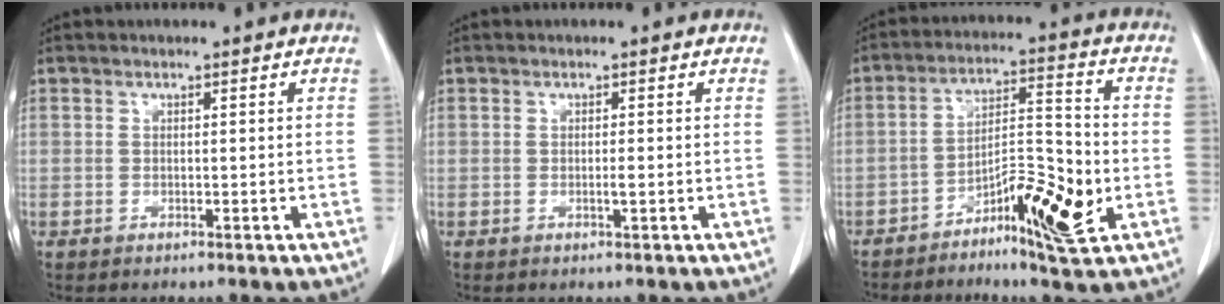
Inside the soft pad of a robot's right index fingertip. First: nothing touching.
{"total": 0.8, "force": [-0.2, 0.0, 0.8], "torque": [-0.015, 0.000, -0.003]}
{"total": 10.6, "force": [-4.2, 2.2, 9.5], "torque": [-0.153, 0.012, -0.066]}